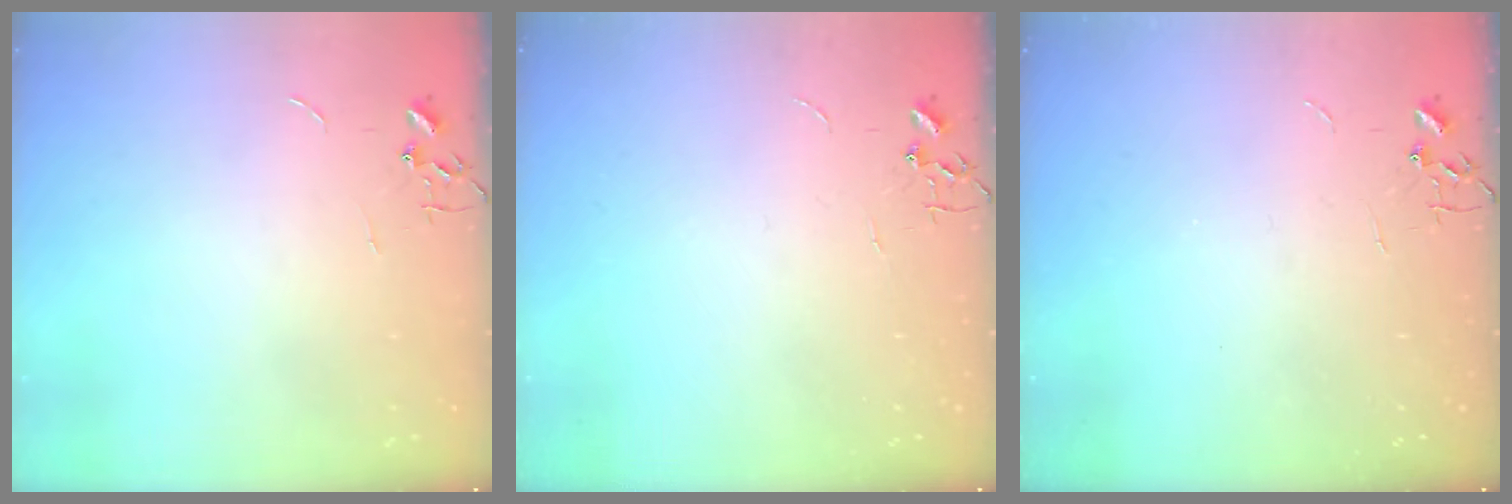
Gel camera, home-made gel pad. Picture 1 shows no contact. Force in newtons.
{"total": 0.0}
{"total": 0.0}